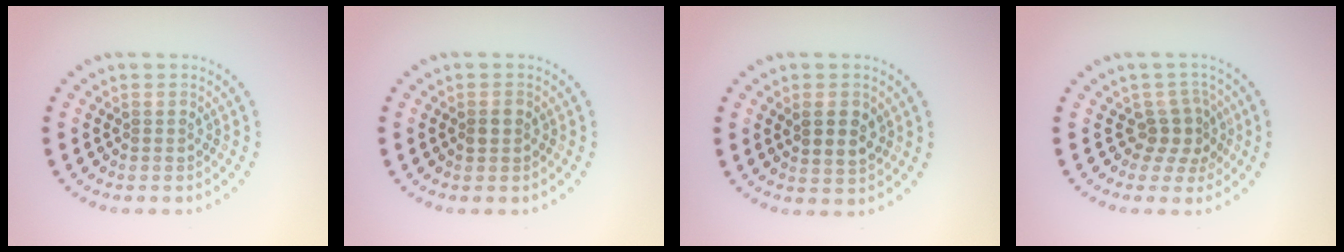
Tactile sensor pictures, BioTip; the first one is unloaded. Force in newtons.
{"total": 0.9, "press": 0.8, "slide": 0.2}
{"total": 2.8, "press": 2.7, "slide": 0.7}
{"total": 2.6, "press": 1.9, "slide": 1.9}